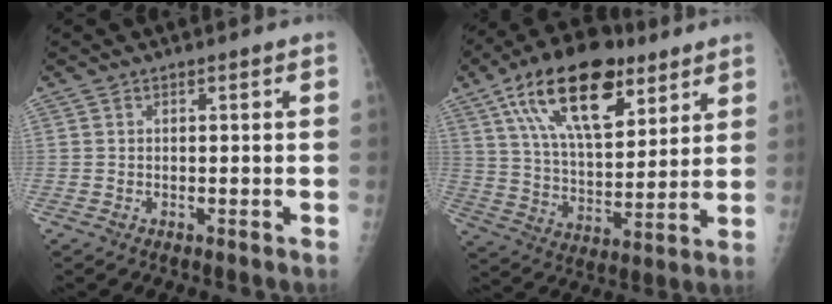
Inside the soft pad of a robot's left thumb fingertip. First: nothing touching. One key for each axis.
{"total": 21.6, "fx": 11.3, "fy": 10.5, "fz": 15.1, "tx": -0.233, "ty": -0.031, "tz": 0.197}